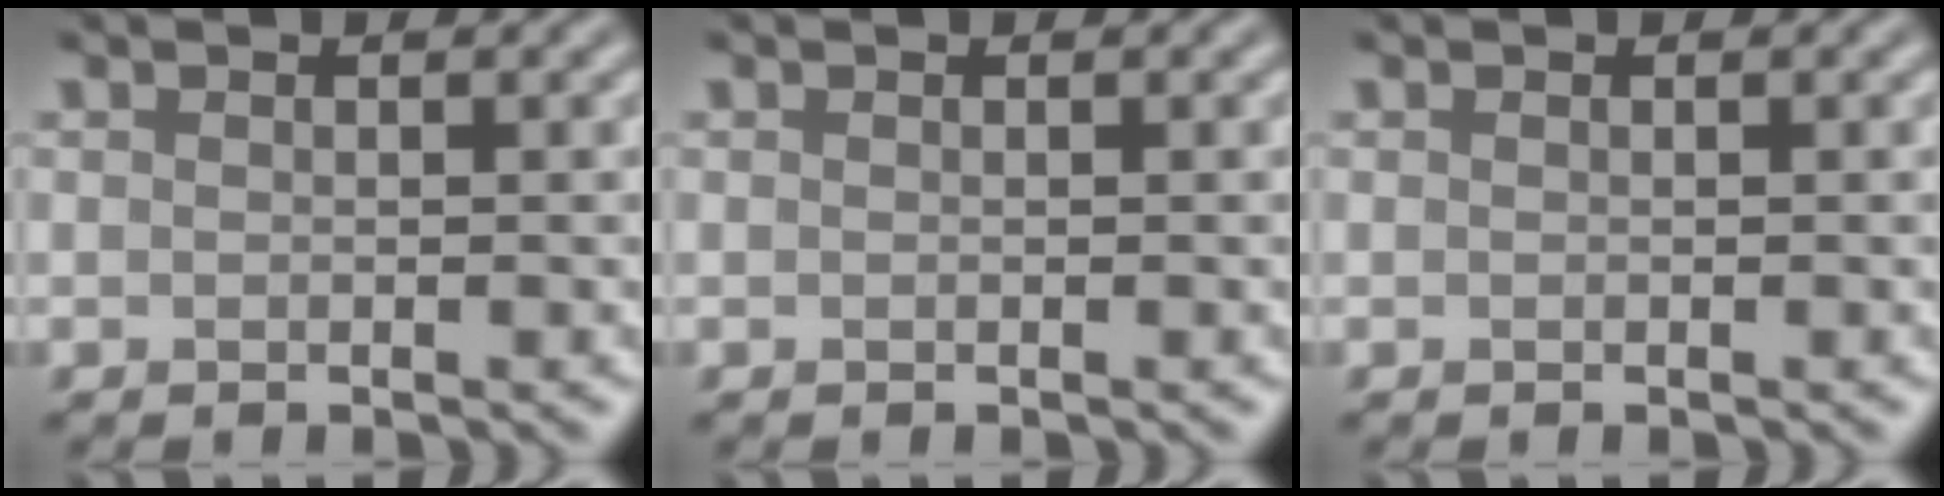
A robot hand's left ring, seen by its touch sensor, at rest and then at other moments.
{"total": 0.0}
{"total": 0.0}